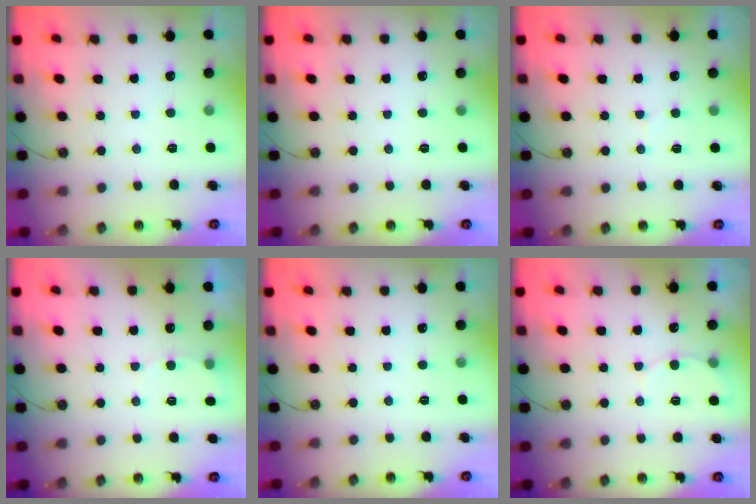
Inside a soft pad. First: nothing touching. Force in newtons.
{"total": 0.0}
{"total": 4.2, "press": 4.1, "slide": 0.6}
{"total": 3.6, "press": 3.4, "slide": 1.4}
{"total": 0.0}
{"total": 5.0, "press": 5.0, "slide": 0.5}